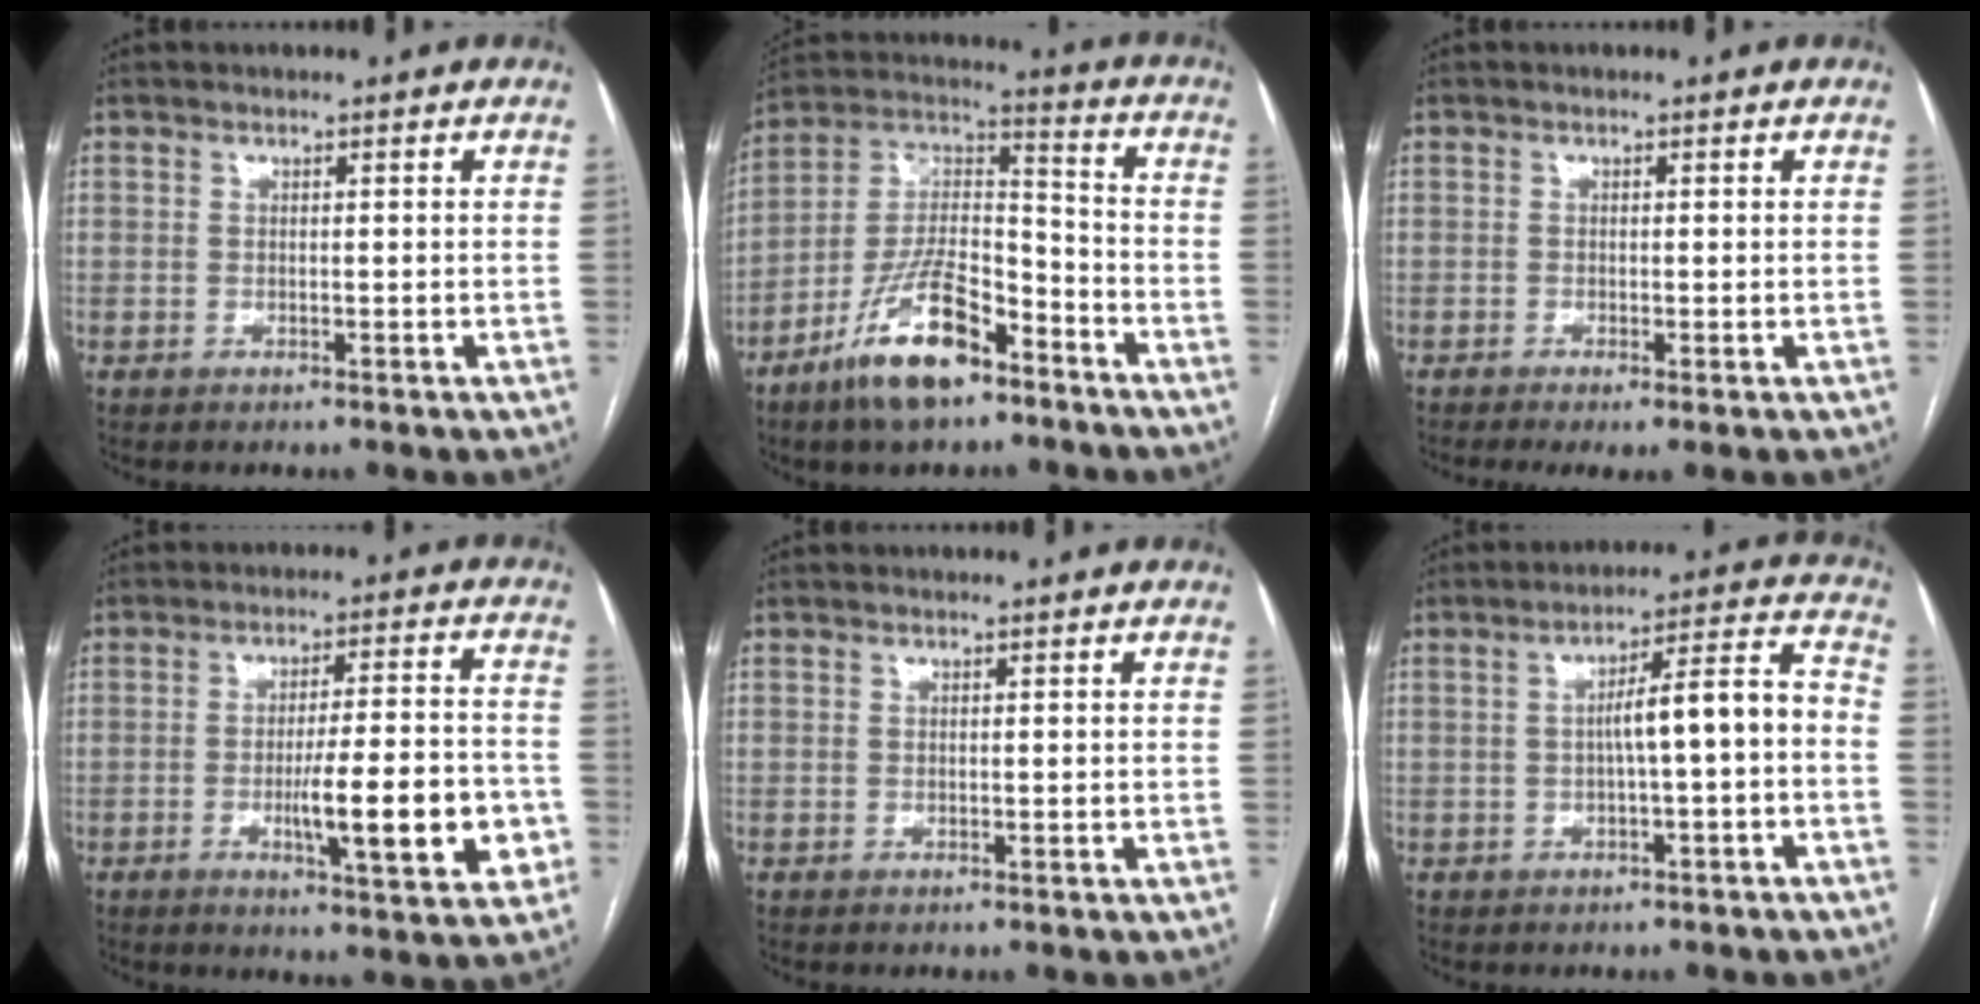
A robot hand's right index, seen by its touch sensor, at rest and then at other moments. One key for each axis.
{"total": 15.0, "fx": -9.3, "fy": 4.9, "fz": 10.6, "tx": -0.212, "ty": 0.007, "tz": -0.170}
{"total": 2.4, "fx": -1.4, "fy": 0.4, "fz": 2.0, "tx": -0.033, "ty": -0.009, "tz": -0.022}
{"total": 12.6, "fx": -3.5, "fy": 1.8, "fz": 12.0, "tx": -0.176, "ty": 0.002, "tz": -0.046}
{"total": 0.0}
{"total": 8.2, "fx": -1.2, "fy": 0.7, "fz": 8.1, "tx": -0.119, "ty": 0.032, "tz": -0.017}